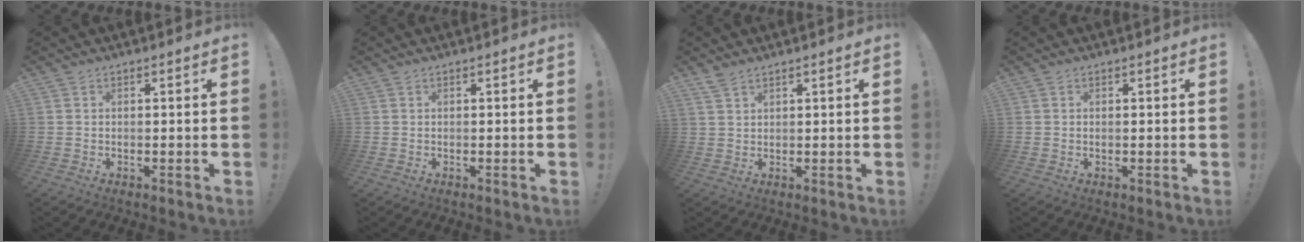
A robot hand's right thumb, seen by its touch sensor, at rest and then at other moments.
{"total": 0.0}
{"total": 2.9, "force": [2.3, 1.1, 1.5], "torque": [-0.024, -0.012, 0.042]}
{"total": 0.0}